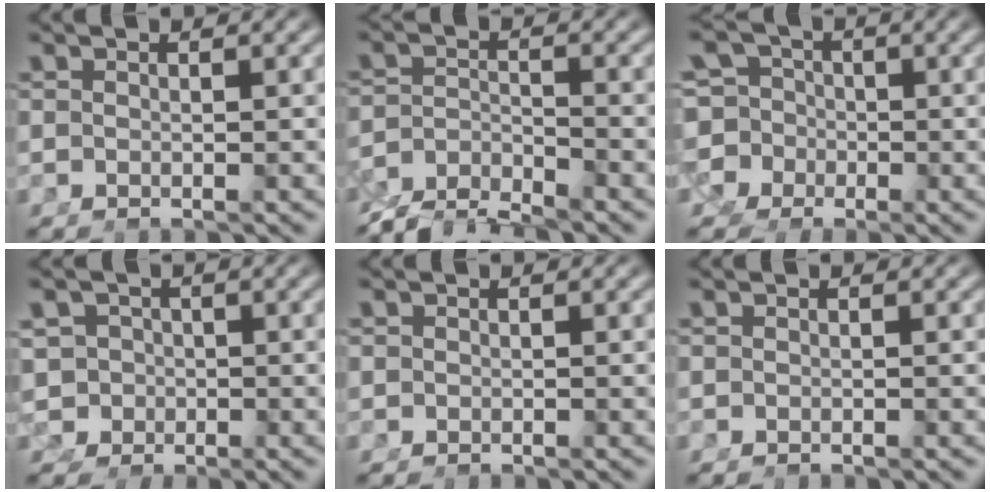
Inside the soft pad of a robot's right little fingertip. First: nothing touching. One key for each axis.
{"total": 5.7, "fx": -5.0, "fy": 1.7, "fz": 2.3, "tx": -0.025, "ty": -0.019, "tz": -0.079}
{"total": 13.1, "fx": -1.6, "fy": 12.5, "fz": 3.6, "tx": -0.124, "ty": -0.051, "tz": -0.035}
{"total": 9.7, "fx": -1.3, "fy": 9.2, "fz": 2.9, "tx": -0.089, "ty": -0.039, "tz": -0.021}
{"total": 0.0}
{"total": 0.0}